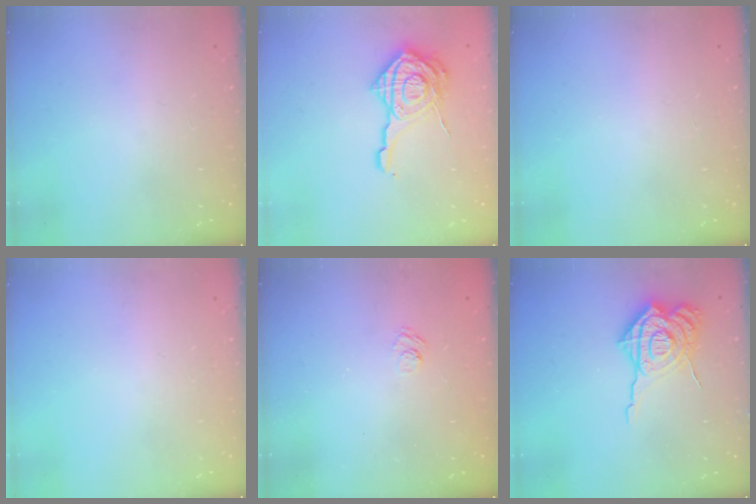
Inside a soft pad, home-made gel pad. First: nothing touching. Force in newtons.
{"total": 17.6, "press": 17.6, "slide": 1.2}
{"total": 0.0}
{"total": 0.0}
{"total": 2.4, "press": 2.0, "slide": 1.3}
{"total": 16.1, "press": 16.0, "slide": 1.7}